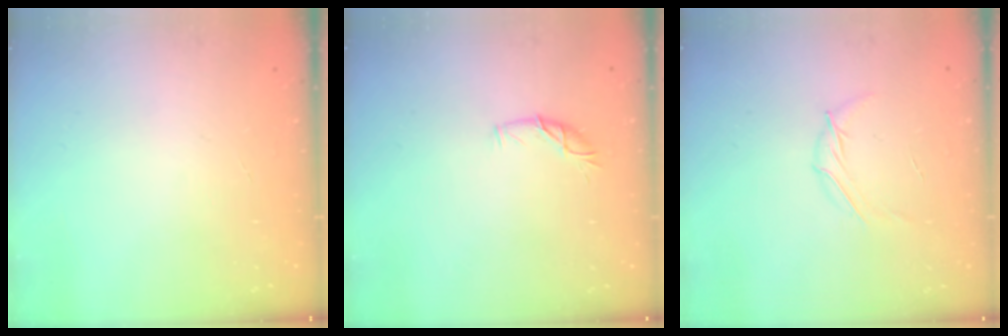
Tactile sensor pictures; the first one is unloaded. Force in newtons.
{"total": 6.1, "press": 6.1, "slide": 0.6}
{"total": 5.7, "press": 5.6, "slide": 0.7}